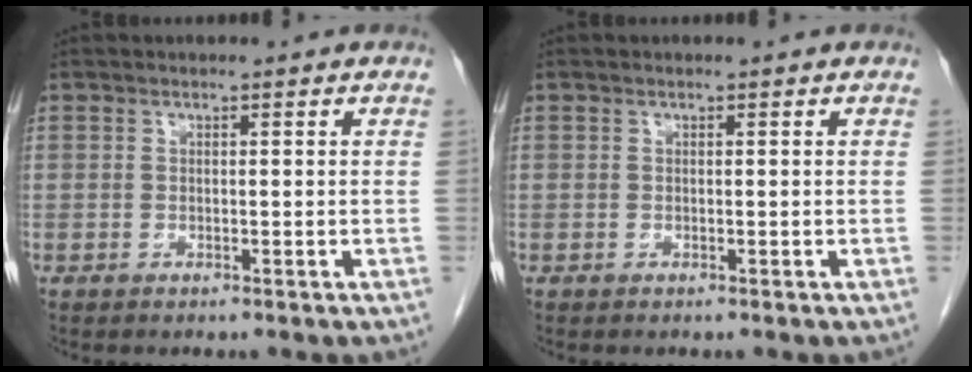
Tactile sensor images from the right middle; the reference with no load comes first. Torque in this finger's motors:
{"motor_torque": [0.23, -0.02, 0.00, 0.01]}